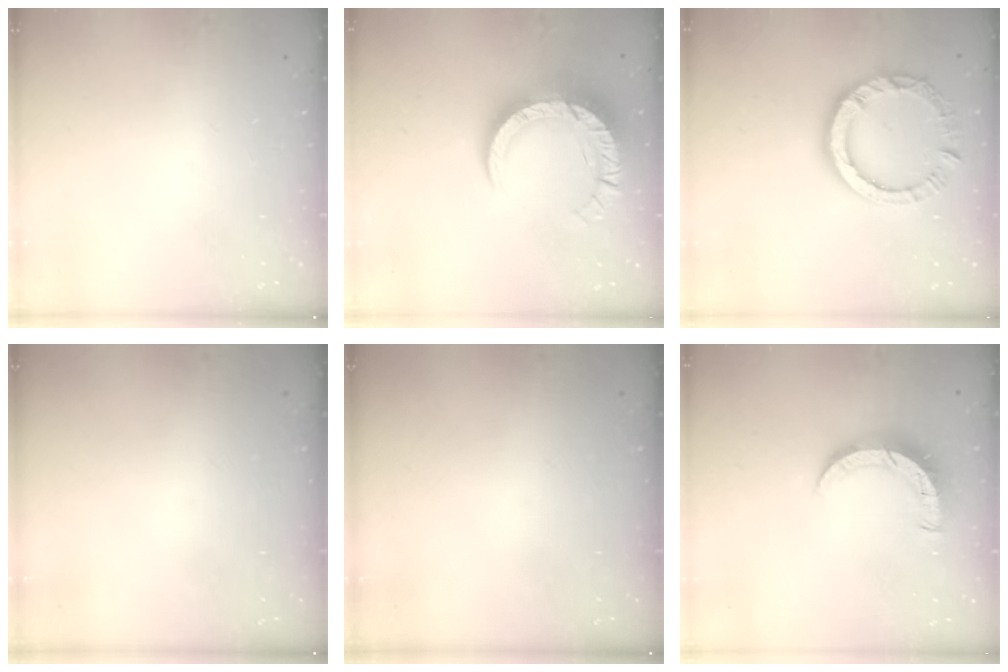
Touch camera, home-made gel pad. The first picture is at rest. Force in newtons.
{"total": 15.2, "press": 15.1, "slide": 1.6}
{"total": 11.7, "press": 11.6, "slide": 1.4}
{"total": 0.0}
{"total": 0.0}
{"total": 8.7, "press": 8.6, "slide": 0.9}